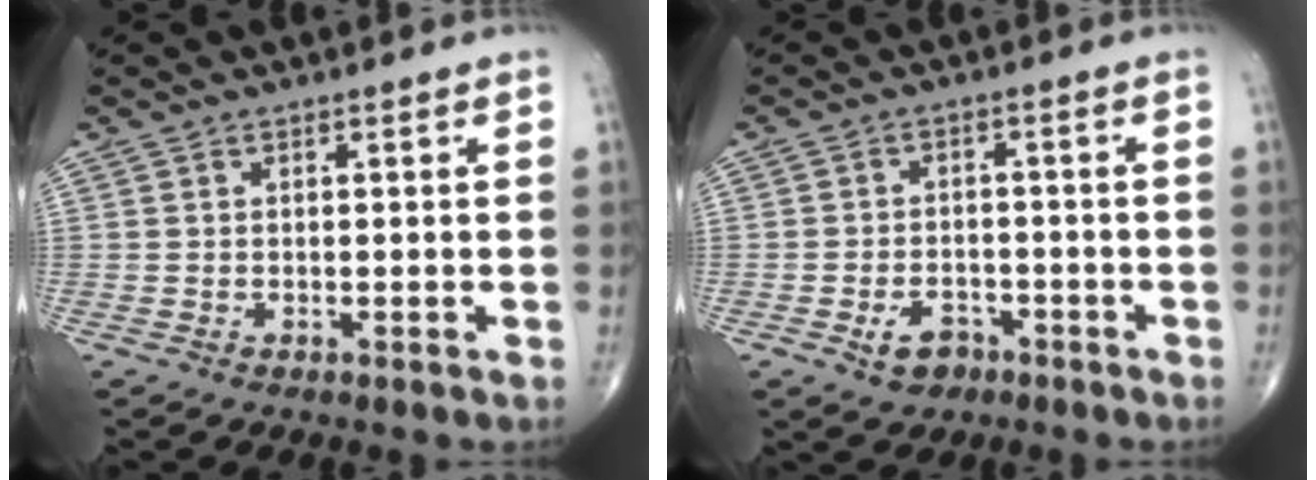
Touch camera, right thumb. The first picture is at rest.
{"total": 4.7, "force": [-2.5, 3.3, 2.3], "torque": [-0.028, 0.018, -0.036]}